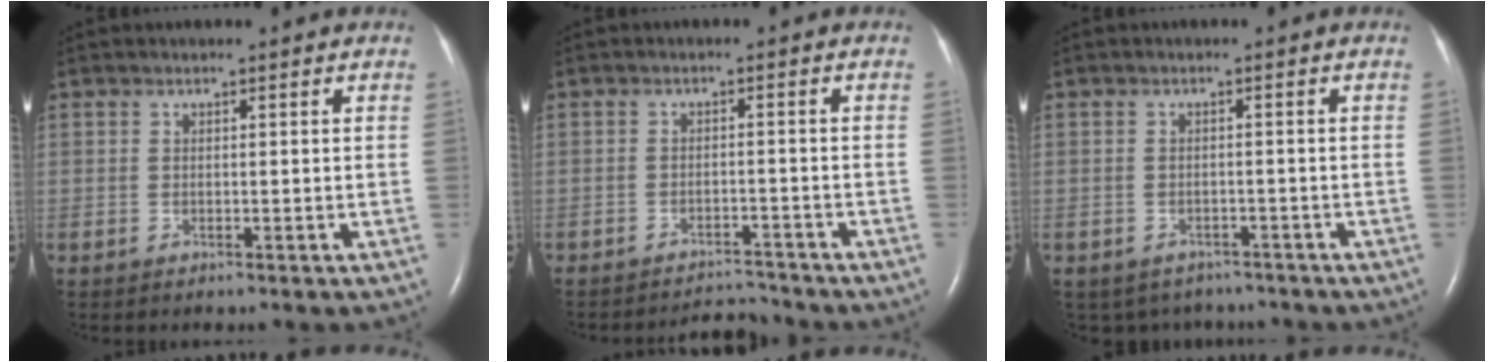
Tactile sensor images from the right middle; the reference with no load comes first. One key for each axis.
{"total": 3.7, "fx": -3.6, "fy": -0.2, "fz": -0.8, "tx": 0.010, "ty": -0.002, "tz": -0.056}
{"total": 6.0, "fx": -5.0, "fy": 3.3, "fz": 0.4, "tx": -0.001, "ty": 0.008, "tz": -0.060}